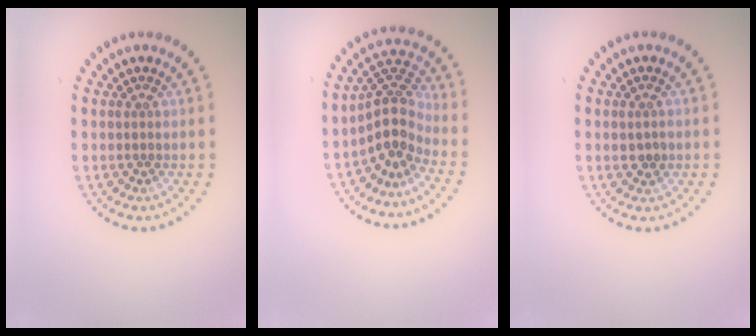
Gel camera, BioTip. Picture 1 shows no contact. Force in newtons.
{"total": 3.9, "press": 2.9, "slide": 2.6}
{"total": 1.5, "press": 1.5, "slide": 0.1}